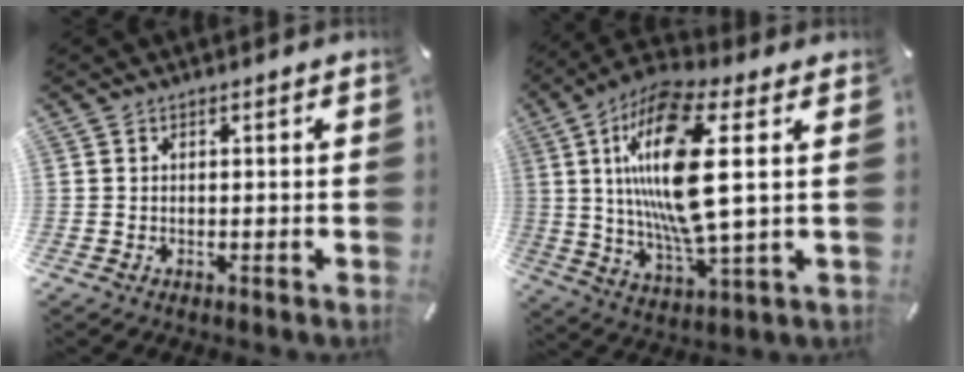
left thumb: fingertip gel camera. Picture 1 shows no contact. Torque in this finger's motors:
{"motor_torque": [1.95, 1.95, 2.56, -0.21, 1.05]}